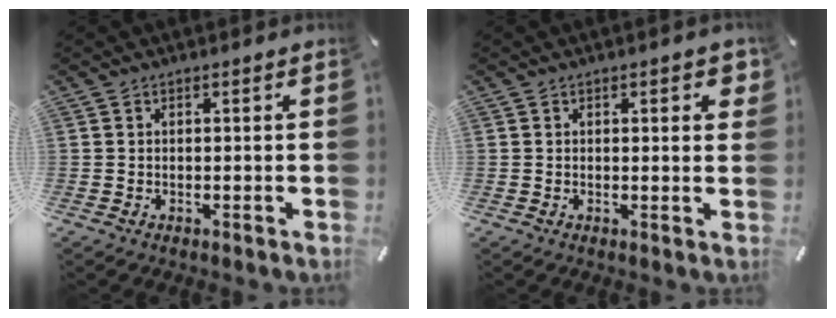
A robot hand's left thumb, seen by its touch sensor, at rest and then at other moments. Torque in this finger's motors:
{"motor_torque": [-0.18, -0.17, -0.23, 0.15, 0.06]}